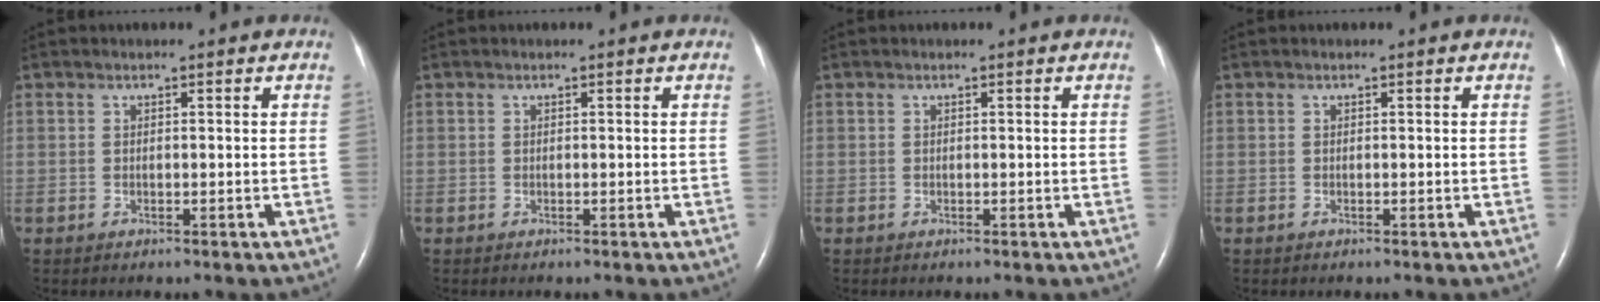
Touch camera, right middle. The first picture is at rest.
{"total": 0.0}
{"total": 0.0}
{"total": 0.0}